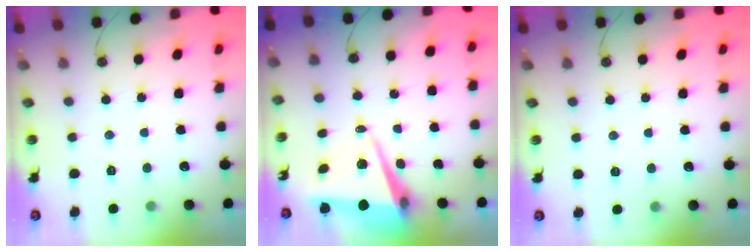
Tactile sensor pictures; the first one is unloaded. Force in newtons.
{"total": 8.9, "press": 8.3, "slide": 3.3}
{"total": 3.7, "press": 1.6, "slide": 3.3}